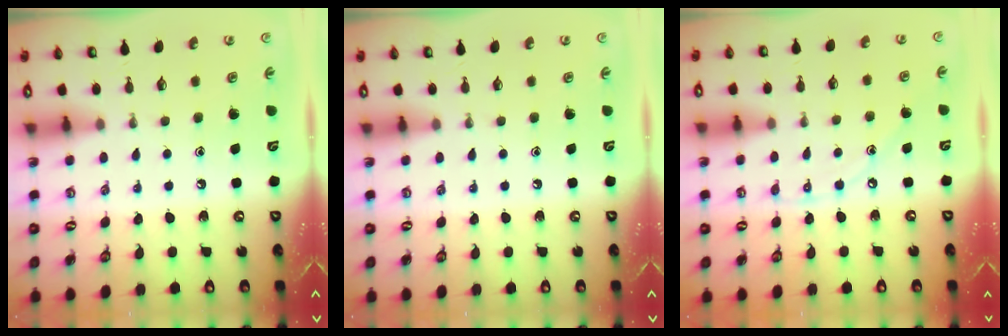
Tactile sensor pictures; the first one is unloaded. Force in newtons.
{"total": 0.0}
{"total": 7.2, "press": 7.1, "slide": 0.8}